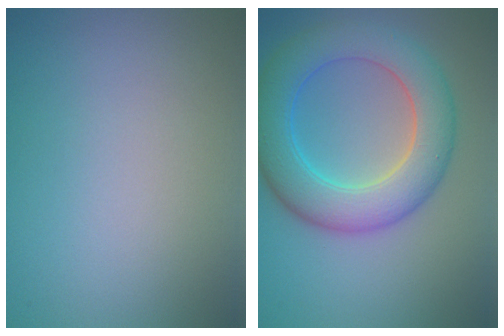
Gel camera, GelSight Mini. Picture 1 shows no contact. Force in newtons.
{"total": 7.7, "press": 7.7, "slide": 0.0}